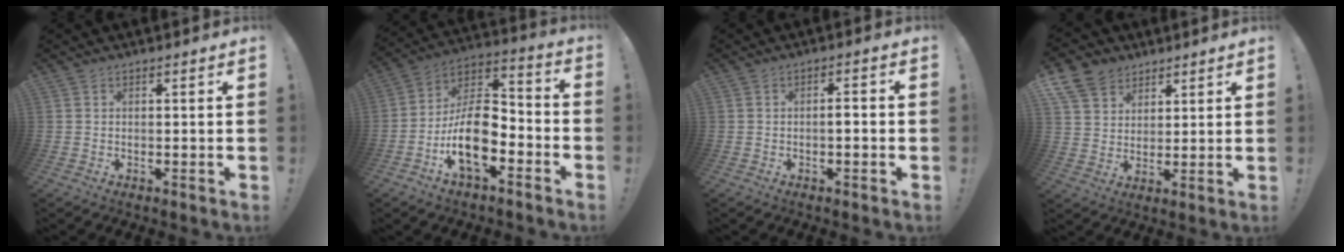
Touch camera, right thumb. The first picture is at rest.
{"total": 15.9, "force": [-6.4, 8.6, 11.7], "torque": [-0.208, 0.030, -0.106]}
{"total": 2.7, "force": [-1.0, 0.5, 2.5], "torque": [-0.041, 0.006, -0.021]}
{"total": 9.7, "force": [6.1, 7.0, 2.8], "torque": [-0.058, -0.033, 0.124]}